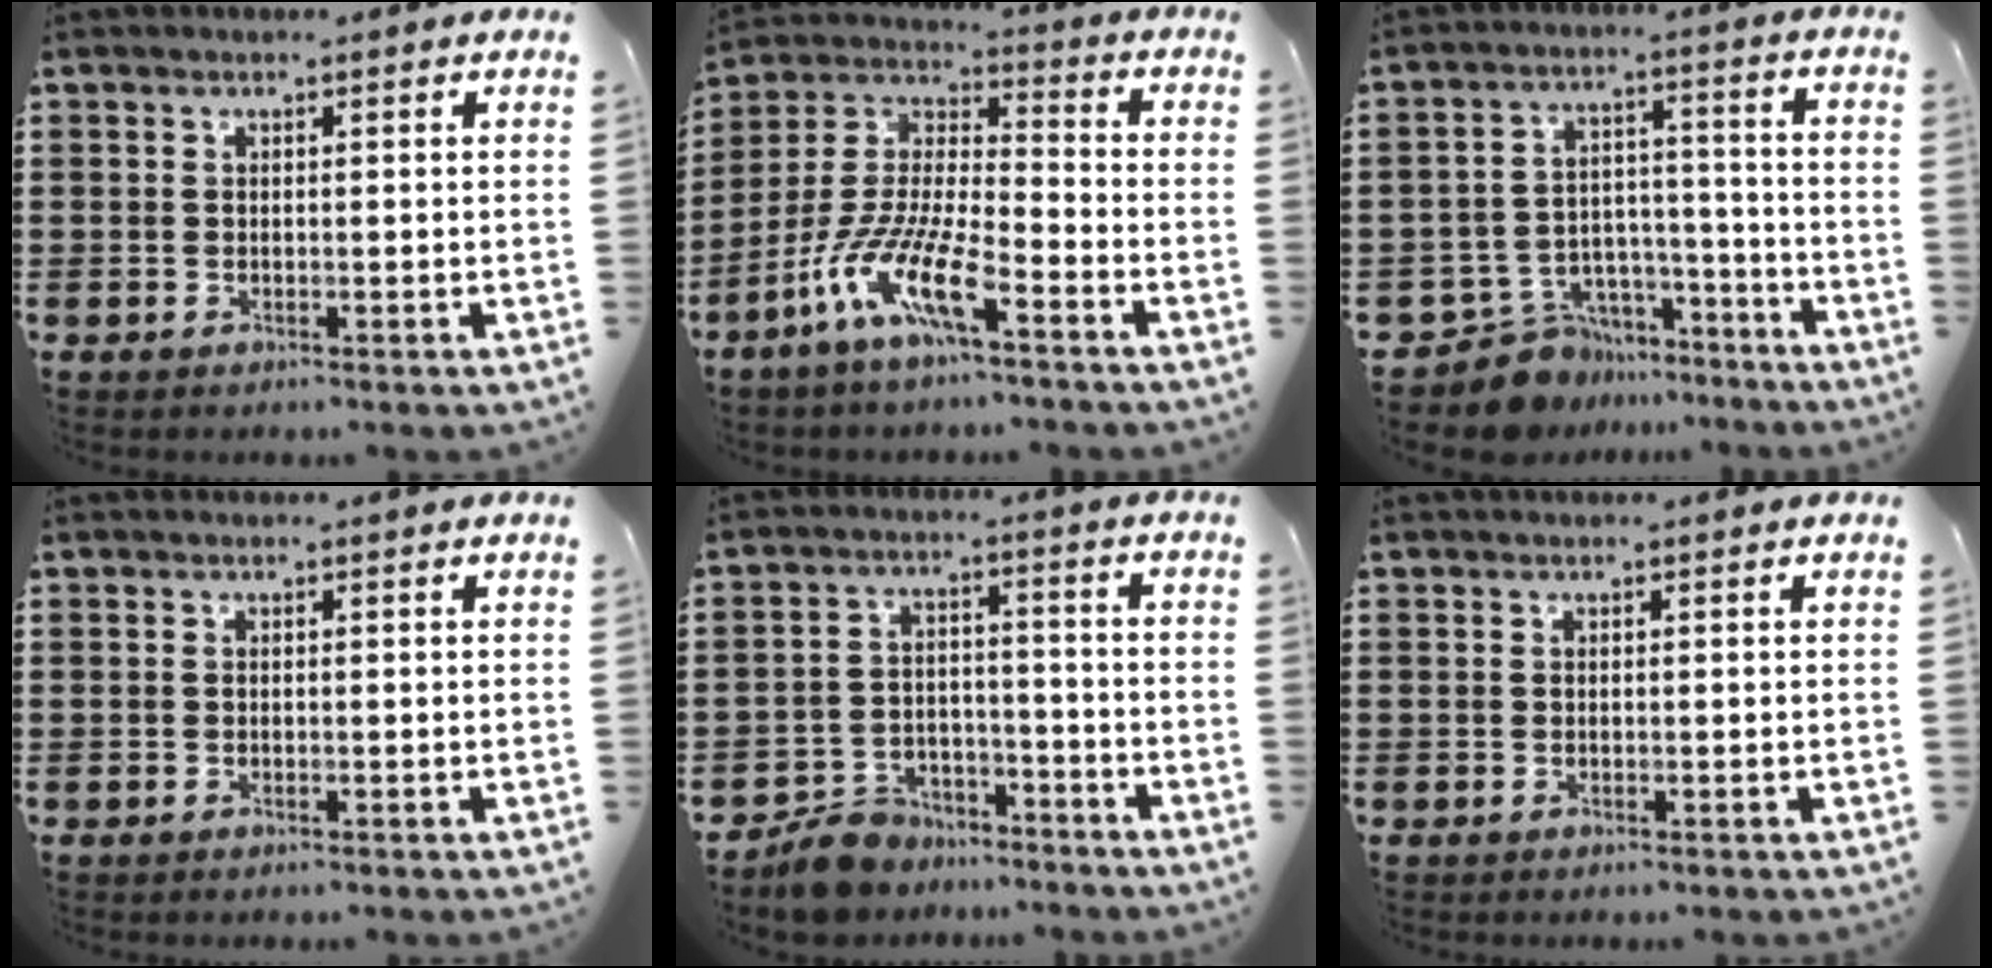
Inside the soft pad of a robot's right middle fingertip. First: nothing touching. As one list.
[{"total": 10.8, "force": [-7.3, 1.9, 7.7], "torque": [-0.183, -0.014, -0.150]}, {"total": 8.8, "force": [-8.1, 3.4, 0.7], "torque": [-0.022, 0.024, -0.156]}, {"total": 0.0}, {"total": 6.5, "force": [-6.1, 2.1, 0.5], "torque": [-0.013, 0.025, -0.123]}, {"total": 0.0}]